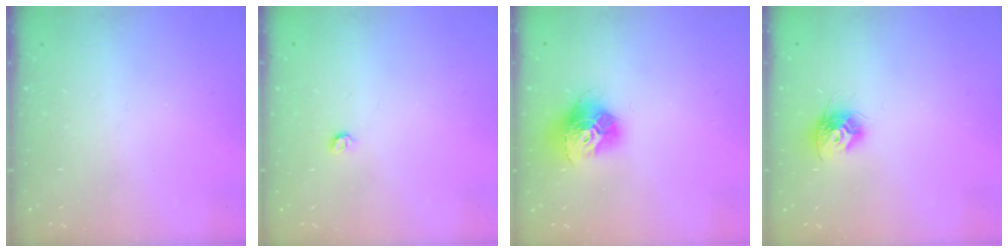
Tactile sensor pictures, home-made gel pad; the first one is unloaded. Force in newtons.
{"total": 3.3, "press": 3.3, "slide": 0.7}
{"total": 13.6, "press": 13.5, "slide": 1.4}
{"total": 9.4, "press": 9.4, "slide": 0.2}